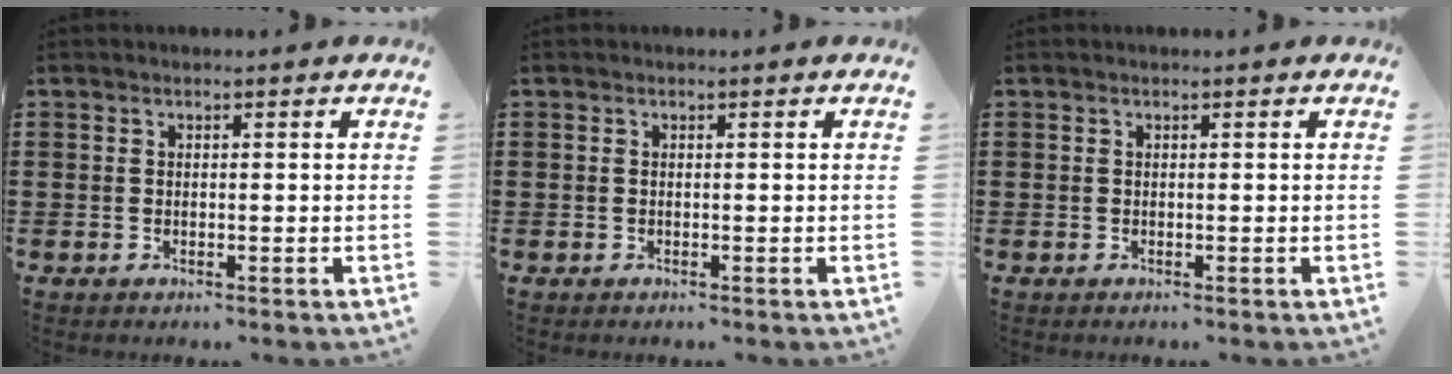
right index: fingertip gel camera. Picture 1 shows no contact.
{"total": 0.0}
{"total": 0.0}